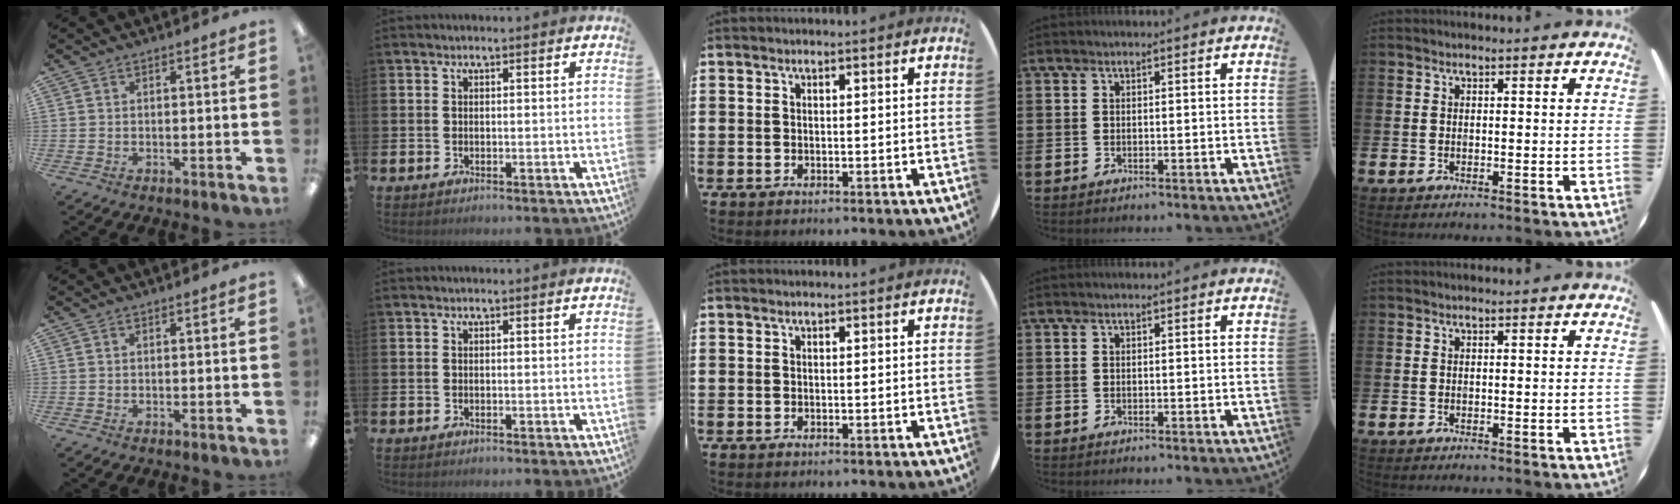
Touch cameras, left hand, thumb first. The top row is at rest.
{}